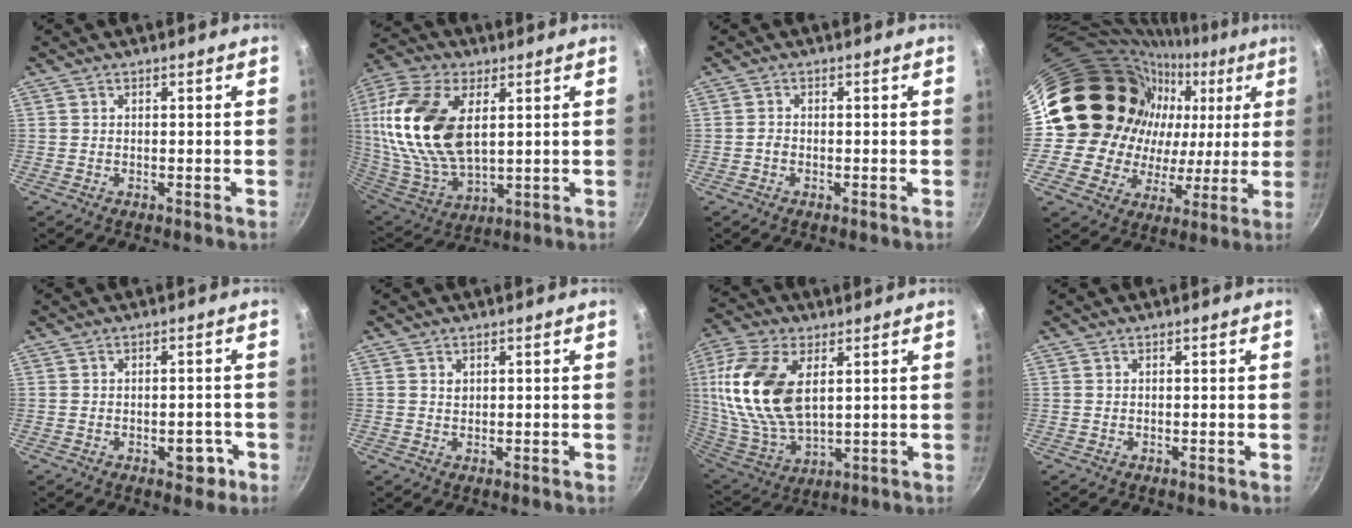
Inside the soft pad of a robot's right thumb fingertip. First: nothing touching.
{"total": 22.2, "force": [5.1, 12.5, 17.6], "torque": [-0.350, -0.019, 0.100]}
{"total": 1.0, "force": [-0.5, 0.7, 0.6], "torque": [-0.012, 0.006, -0.013]}
{"total": 27.7, "force": [6.8, 22.5, 14.7], "torque": [-0.215, 0.037, 0.123]}
{"total": 4.2, "force": [-1.7, 2.5, 2.9], "torque": [-0.009, 0.019, -0.017]}
{"total": 0.9, "force": [0.4, 0.7, 0.4], "torque": [-0.003, -0.001, 0.007]}
{"total": 19.4, "force": [4.8, 10.8, 15.4], "torque": [-0.308, -0.021, 0.098]}
{"total": 0.0}